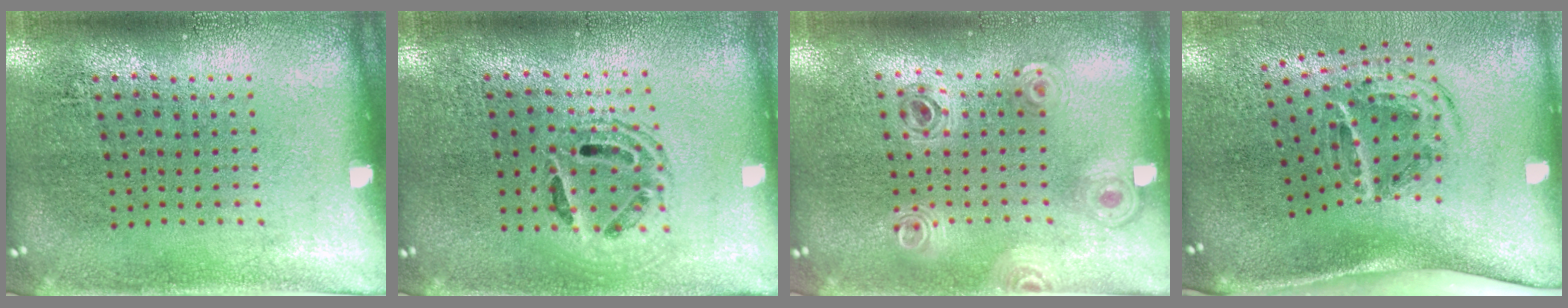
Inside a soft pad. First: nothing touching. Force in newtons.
{"total": 1.4, "press": 1.2, "slide": 0.6}
{"total": 0.9, "press": 0.9, "slide": 0.1}
{"total": 2.0, "press": 1.2, "slide": 1.5}